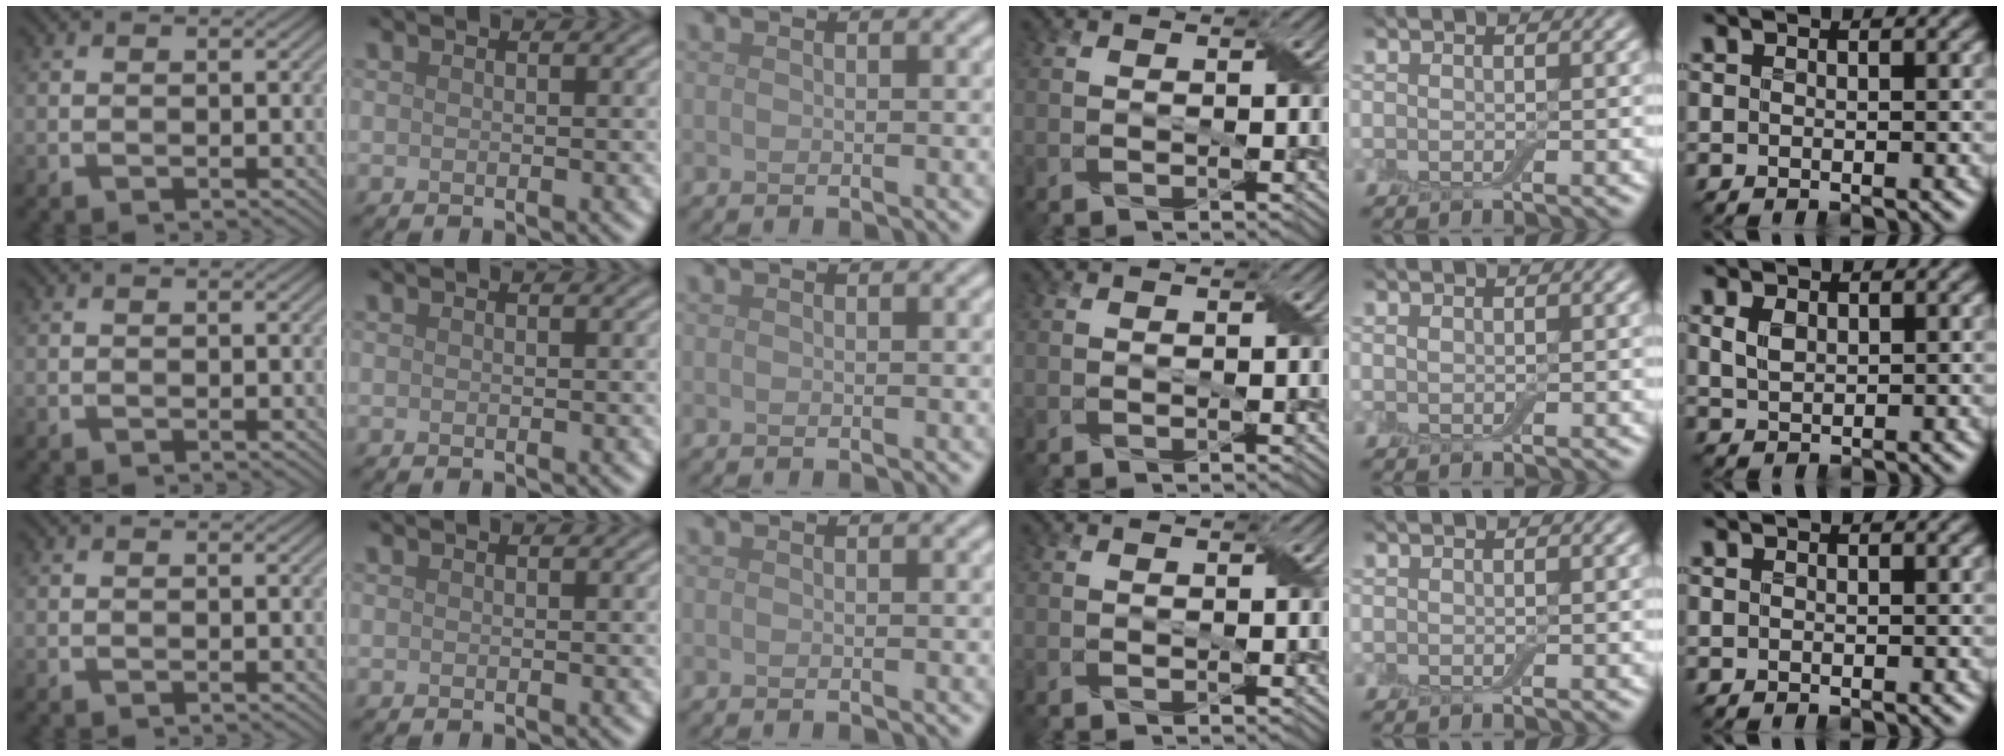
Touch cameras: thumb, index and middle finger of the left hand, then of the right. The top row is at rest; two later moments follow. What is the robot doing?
{"motion": "fold", "object": "aluminum foil"}